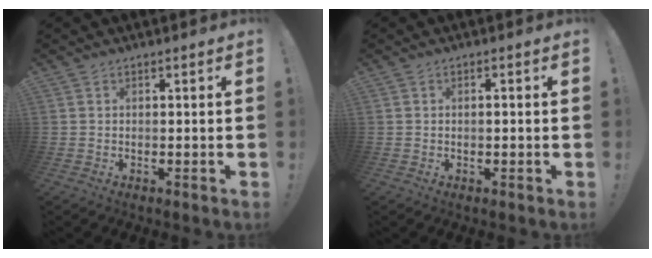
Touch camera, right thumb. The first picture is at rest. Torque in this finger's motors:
{"motor_torque": [-0.06, -0.26, -0.31, -0.05, 0.00]}